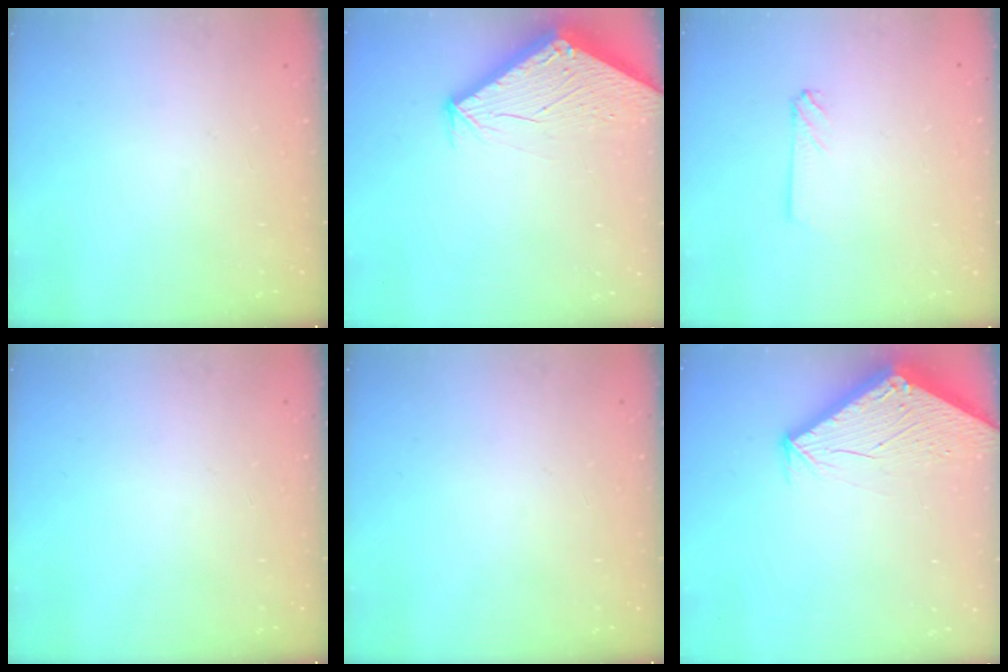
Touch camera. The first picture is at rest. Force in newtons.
{"total": 2.5, "press": 2.5, "slide": 0.1}
{"total": 2.2, "press": 2.2, "slide": 0.3}
{"total": 0.0}
{"total": 0.0}
{"total": 2.5, "press": 2.5, "slide": 0.1}